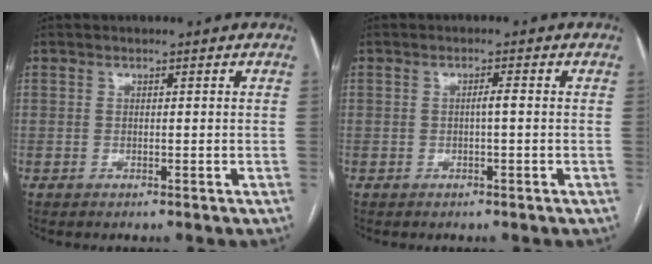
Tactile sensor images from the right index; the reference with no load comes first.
{"total": 1.2, "force": [-0.1, 0.0, 1.2], "torque": [-0.019, 0.002, -0.002]}